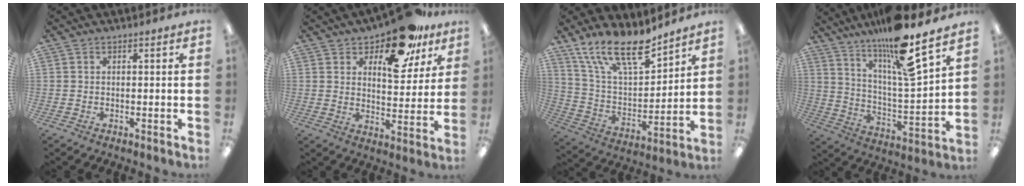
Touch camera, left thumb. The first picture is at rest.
{"total": 16.2, "force": [11.1, 7.4, 9.1], "torque": [-0.132, -0.063, 0.190]}
{"total": 16.9, "force": [13.2, 5.6, 9.0], "torque": [-0.178, -0.078, 0.234]}
{"total": 15.7, "force": [12.2, 1.1, 9.8], "torque": [-0.175, -0.082, 0.197]}